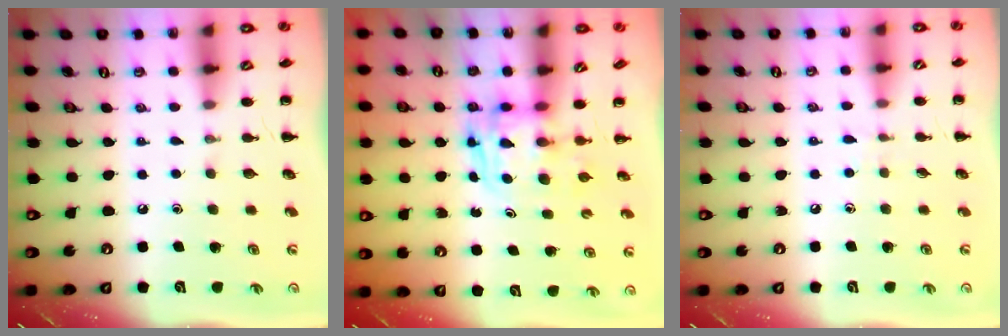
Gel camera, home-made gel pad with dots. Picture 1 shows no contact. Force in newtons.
{"total": 2.7, "press": 2.7, "slide": 0.2}
{"total": 2.9, "press": 2.6, "slide": 1.2}